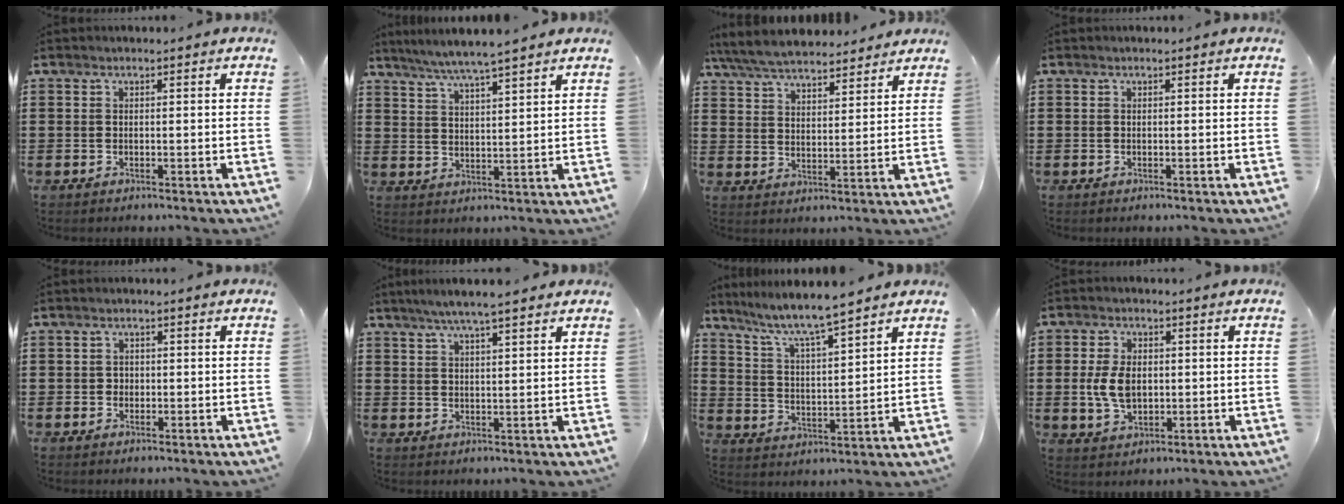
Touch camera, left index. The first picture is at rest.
{"total": 5.2, "force": [4.6, -0.5, 2.2], "torque": [-0.058, -0.018, 0.081]}
{"total": 6.4, "force": [6.1, 1.2, 1.7], "torque": [-0.058, -0.021, 0.110]}
{"total": 0.0}
{"total": 1.1, "force": [0.0, 1.1, 0.3], "torque": [-0.010, 0.006, -0.001]}
{"total": 4.8, "force": [3.9, 0.1, 2.9], "torque": [-0.064, -0.004, 0.068]}
{"total": 6.3, "force": [5.6, -0.2, 2.8], "torque": [-0.078, -0.033, 0.091]}
{"total": 6.1, "force": [0.1, 3.9, 4.7], "torque": [-0.114, 0.005, -0.004]}